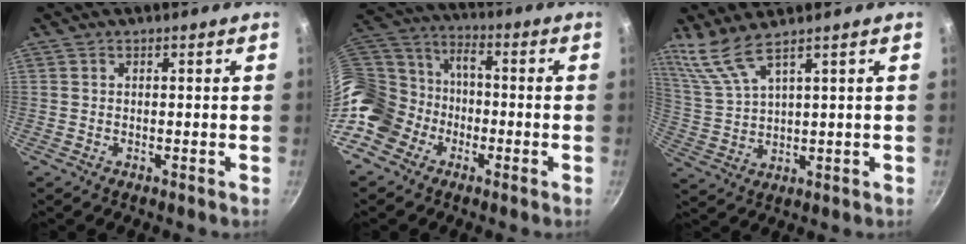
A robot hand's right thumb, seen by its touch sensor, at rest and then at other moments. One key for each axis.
{"total": 17.3, "fx": -6.3, "fy": 13.3, "fz": 9.1, "tx": -0.172, "ty": 0.072, "tz": -0.131}
{"total": 6.6, "fx": 5.4, "fy": 0.4, "fz": 3.8, "tx": -0.086, "ty": -0.037, "tz": 0.127}